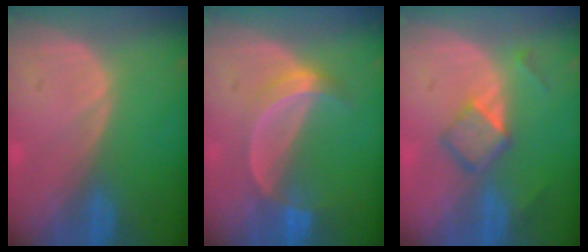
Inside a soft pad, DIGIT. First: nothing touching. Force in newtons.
{"total": 5.1, "press": 4.7, "slide": 2.0}
{"total": 4.8, "press": 4.6, "slide": 1.6}